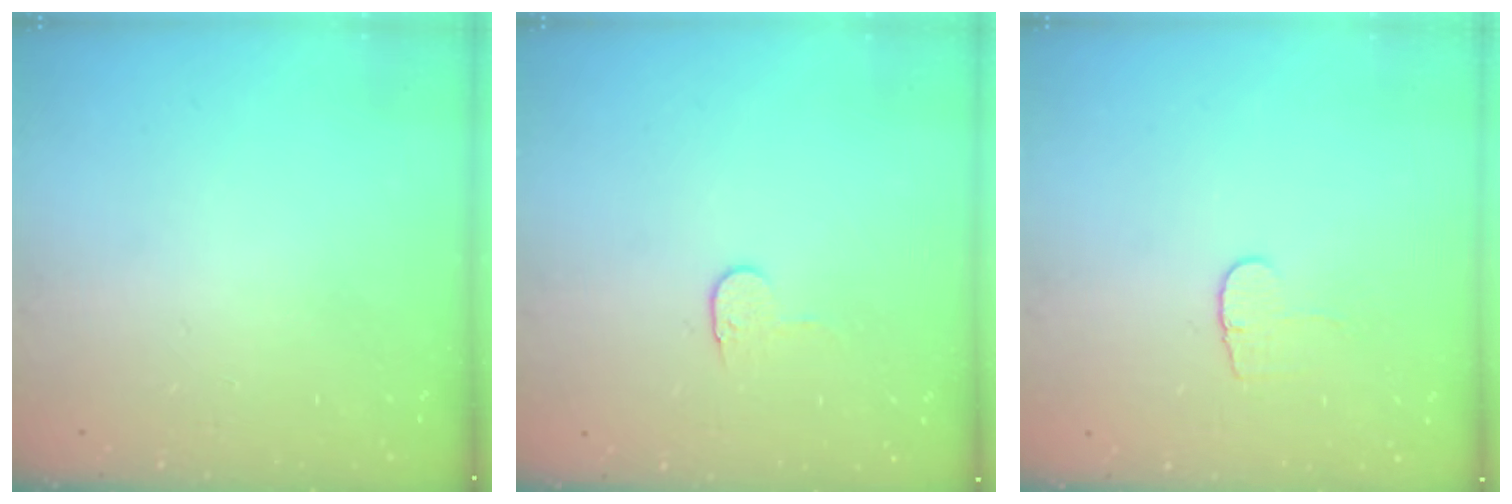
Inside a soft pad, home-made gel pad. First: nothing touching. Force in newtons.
{"total": 3.8, "press": 3.7, "slide": 0.4}
{"total": 4.8, "press": 4.8, "slide": 0.4}